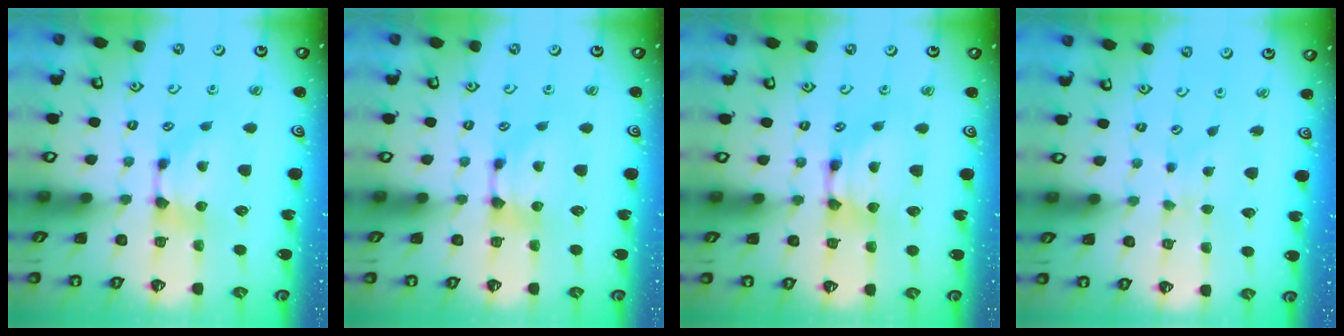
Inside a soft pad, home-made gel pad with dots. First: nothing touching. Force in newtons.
{"total": 0.0}
{"total": 1.9, "press": 1.9, "slide": 0.1}
{"total": 1.8, "press": 1.8, "slide": 0.1}